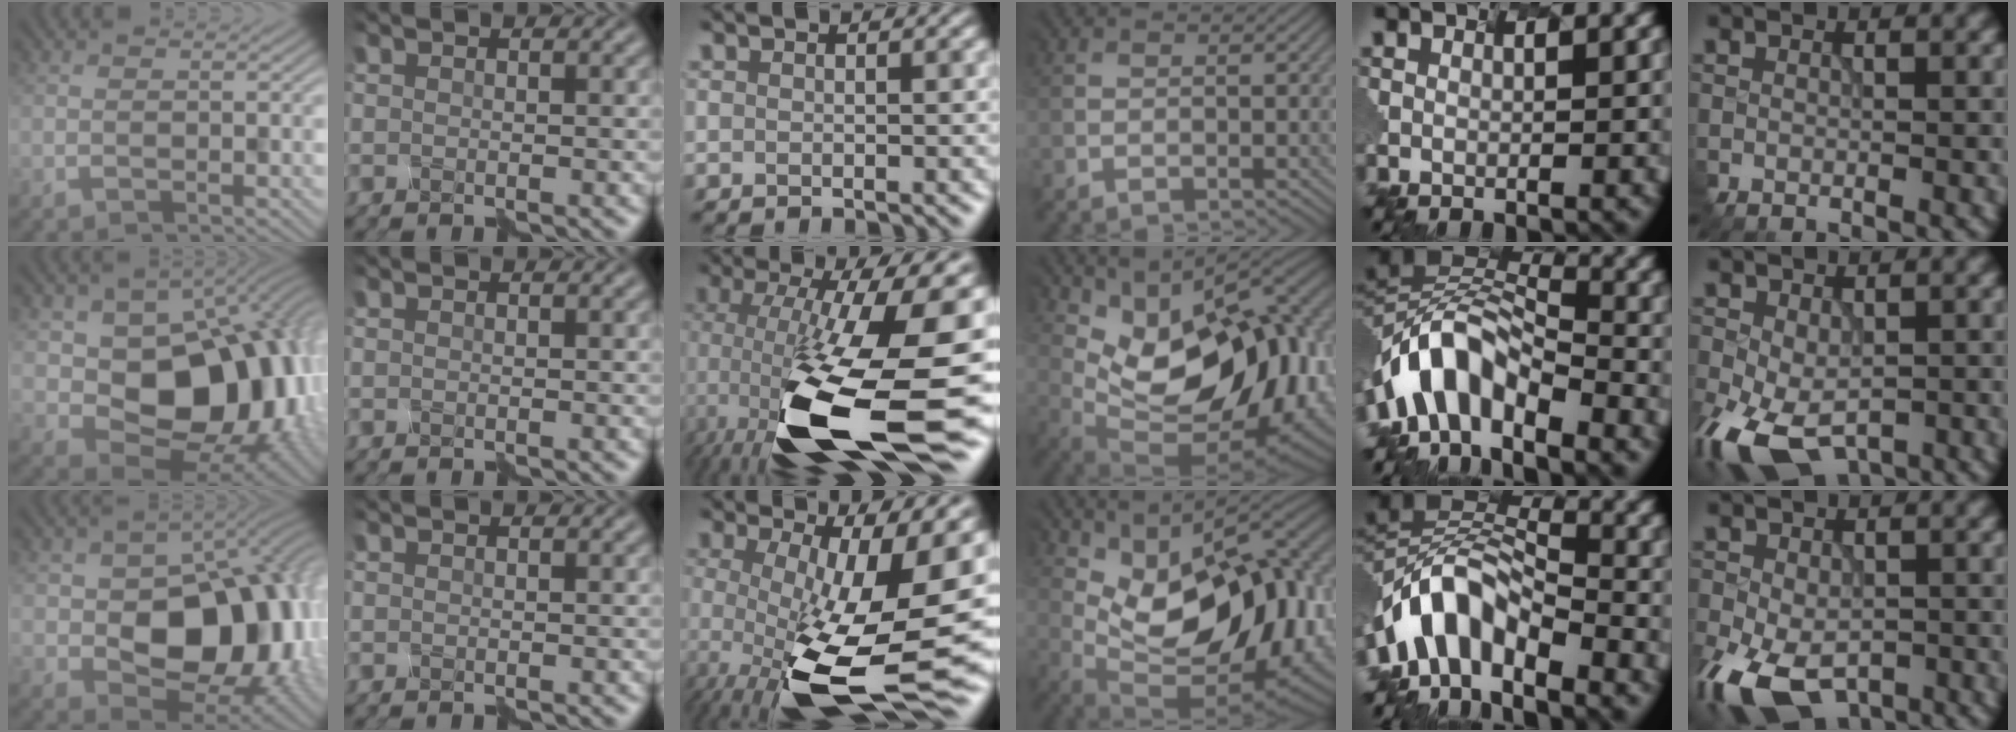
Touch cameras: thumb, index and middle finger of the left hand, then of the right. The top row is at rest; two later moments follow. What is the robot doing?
{"motion": "disassemble", "object": "markers"}